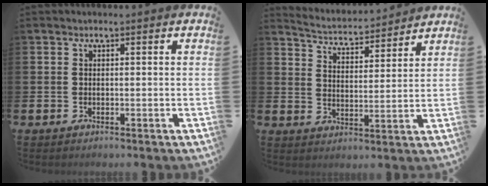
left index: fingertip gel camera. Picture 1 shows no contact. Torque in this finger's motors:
{"motor_torque": [0.37, -0.81, -0.01, 0.01]}